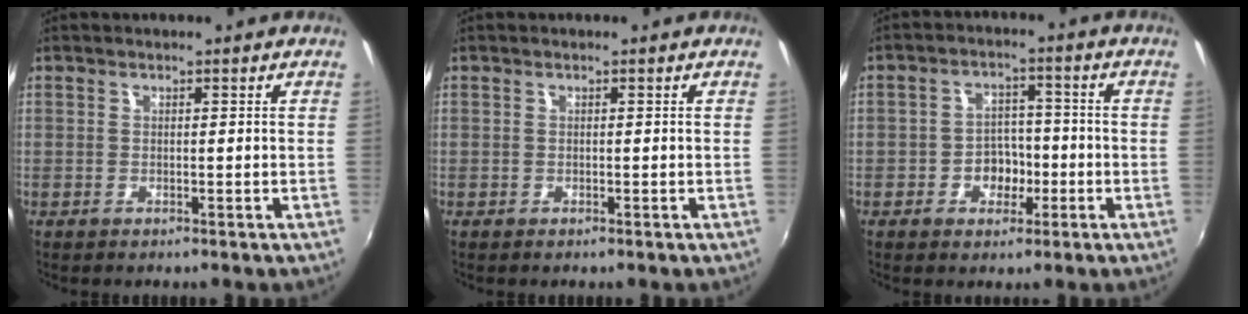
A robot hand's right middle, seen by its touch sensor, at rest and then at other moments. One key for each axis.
{"total": 0.0}
{"total": 5.4, "fx": -2.1, "fy": 4.3, "fz": 2.5, "tx": -0.046, "ty": 0.012, "tz": -0.028}